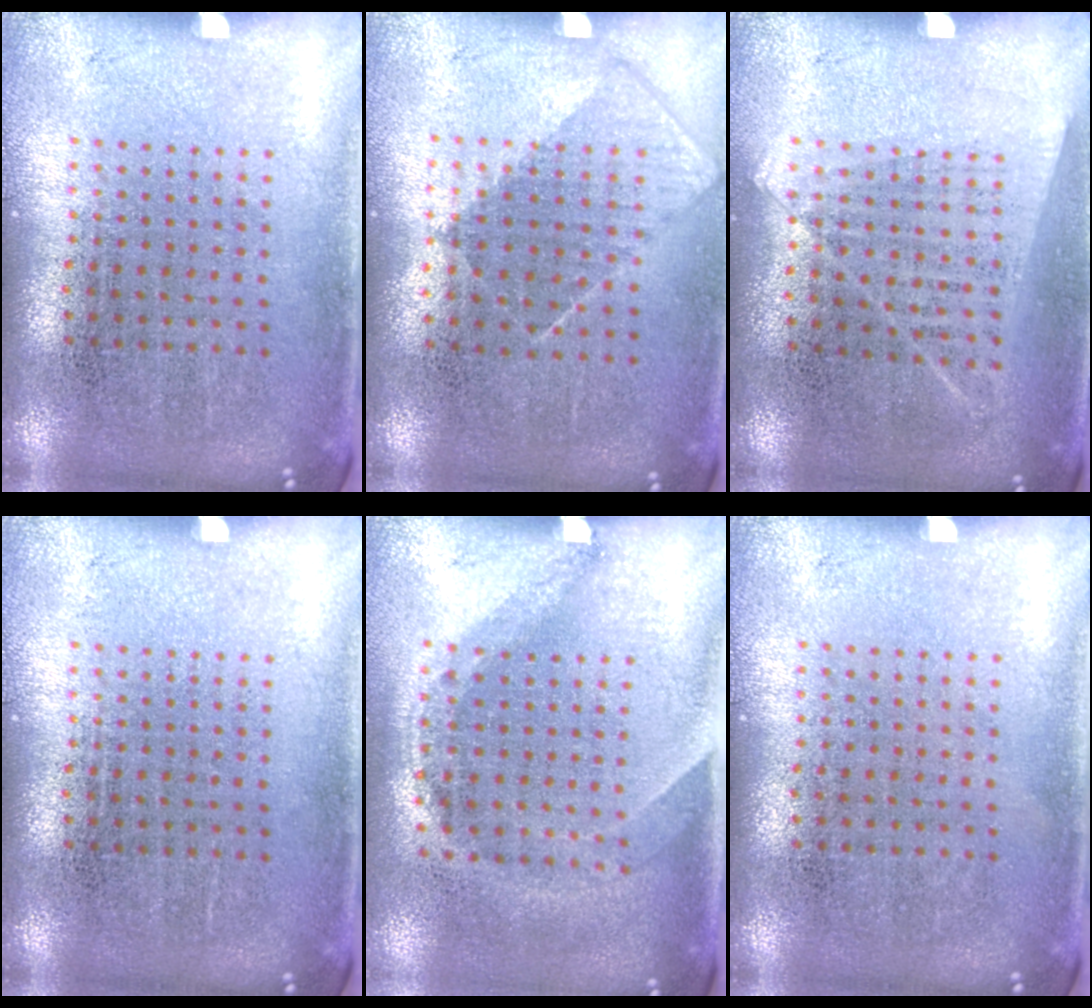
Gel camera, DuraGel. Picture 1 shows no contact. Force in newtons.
{"total": 0.9, "press": 0.7, "slide": 0.5}
{"total": 1.1, "press": 1.0, "slide": 0.6}
{"total": 0.0}
{"total": 1.4, "press": 1.1, "slide": 0.9}
{"total": 0.0}